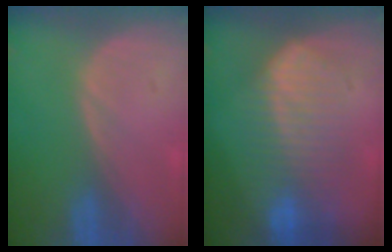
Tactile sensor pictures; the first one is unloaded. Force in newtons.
{"total": 8.1, "press": 8.1, "slide": 0.1}